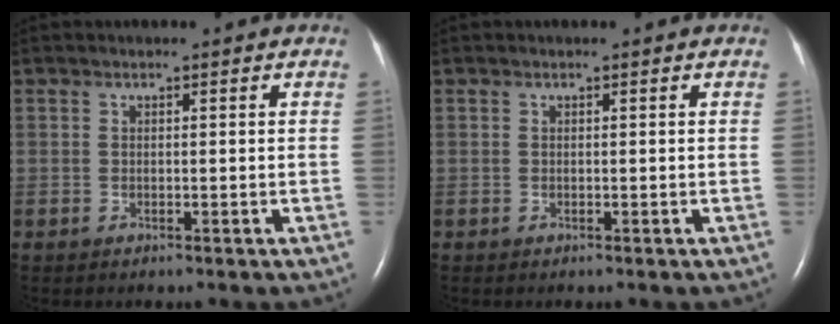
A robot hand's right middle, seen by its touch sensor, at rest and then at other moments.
{"total": 0.0}